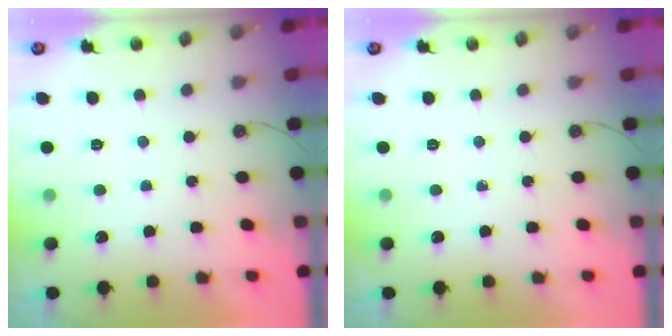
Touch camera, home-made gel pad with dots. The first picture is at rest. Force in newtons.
{"total": 0.0}